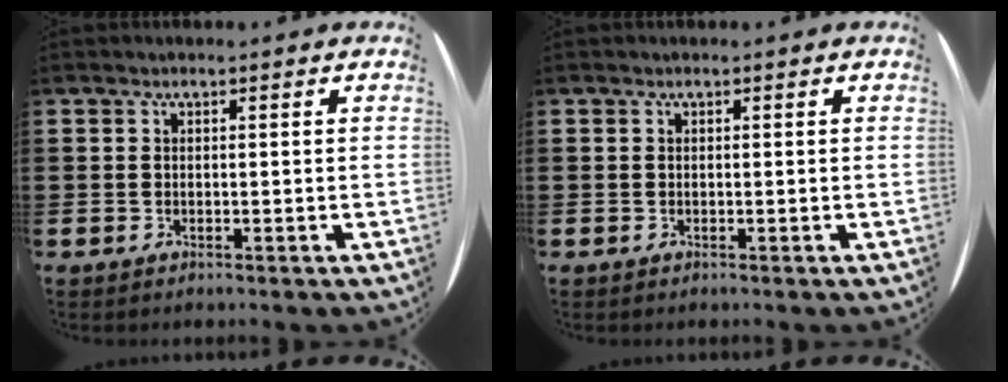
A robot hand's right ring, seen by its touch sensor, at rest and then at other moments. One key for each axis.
{"total": 0.0}